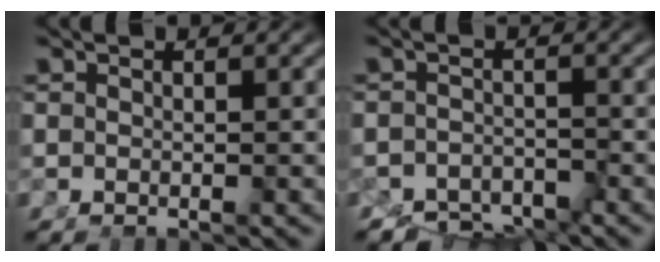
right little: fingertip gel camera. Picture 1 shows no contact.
{"total": 5.1, "force": [-4.0, 2.9, 1.0], "torque": [-0.007, -0.020, -0.066]}